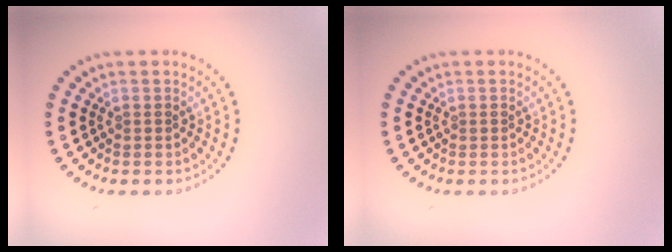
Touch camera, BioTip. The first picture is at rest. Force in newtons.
{"total": 0.0}